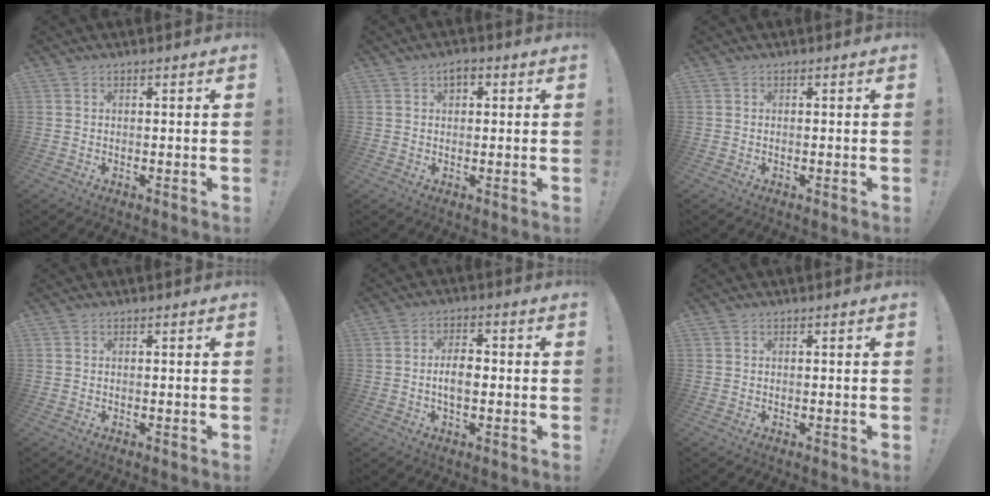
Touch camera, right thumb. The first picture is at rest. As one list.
[{"total": 2.5, "force": [0.9, 1.7, 1.6], "torque": [-0.018, 0.001, 0.013]}, {"total": 0.0}, {"total": 0.0}, {"total": 5.9, "force": [-0.9, 3.0, 5.0], "torque": [-0.081, 0.009, -0.021]}, {"total": 0.0}]